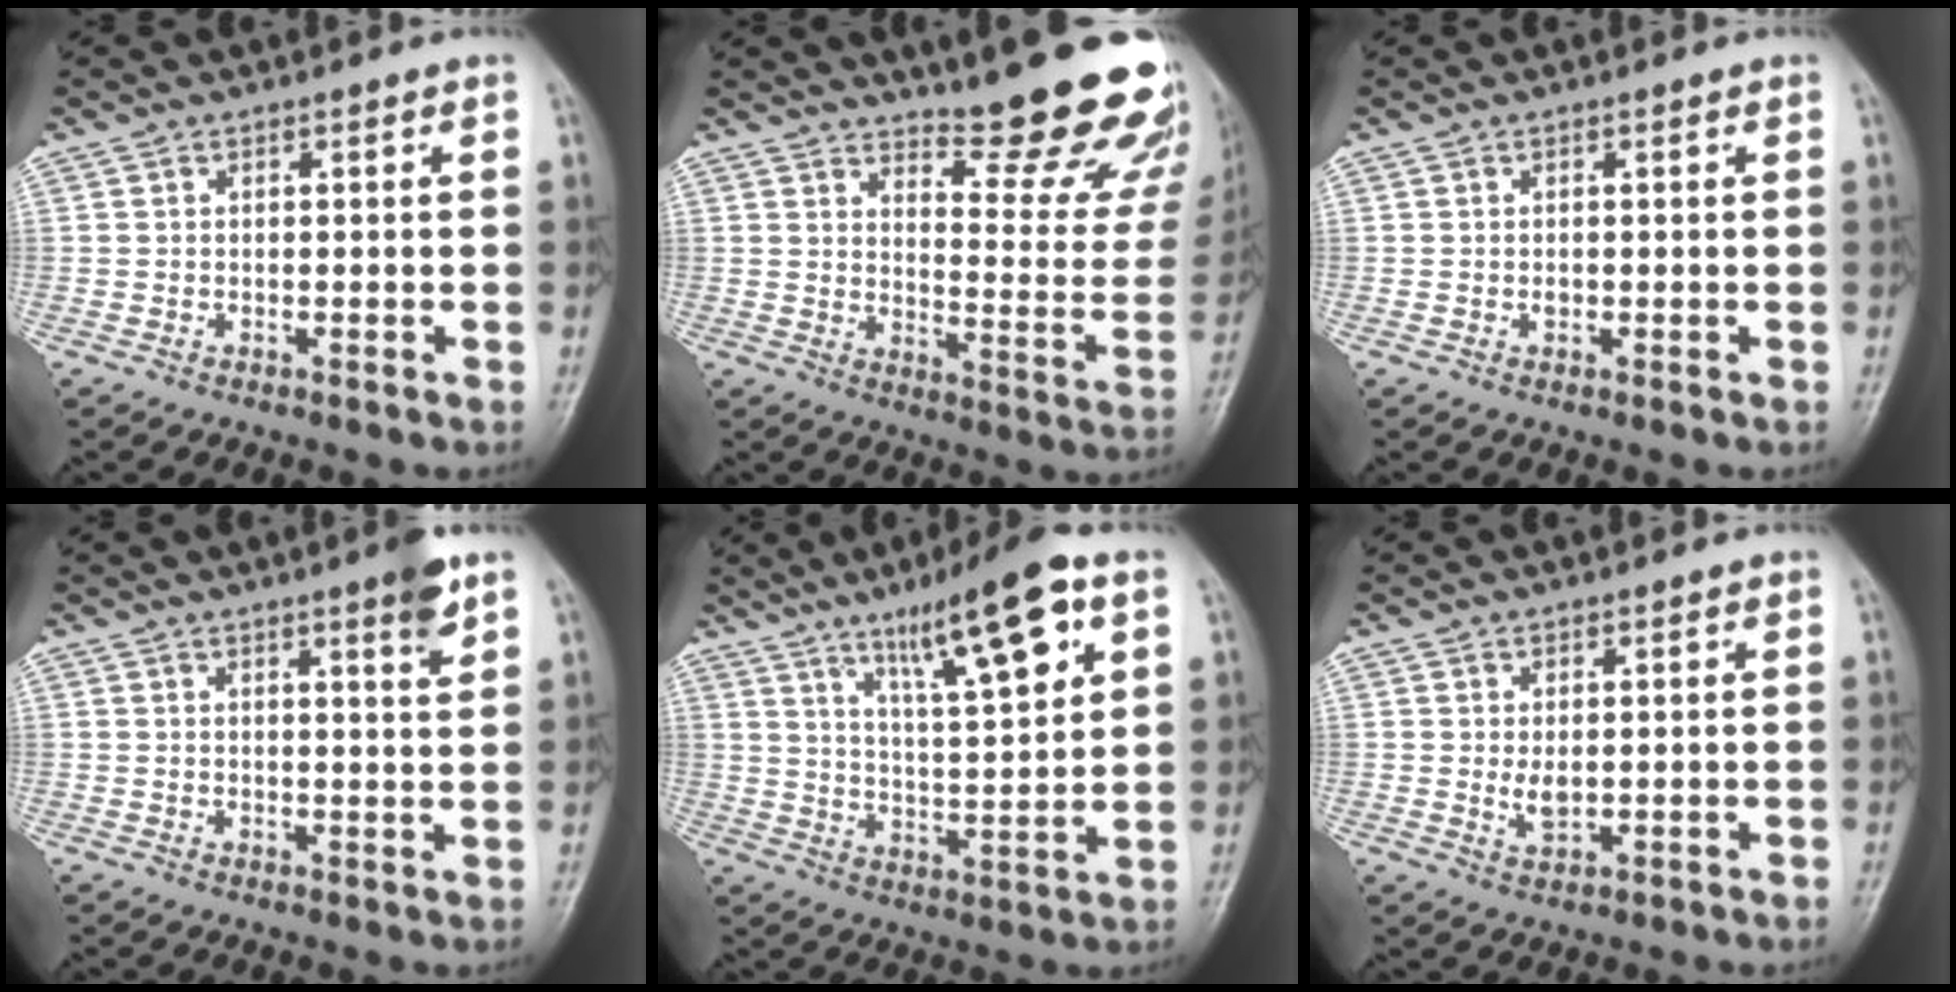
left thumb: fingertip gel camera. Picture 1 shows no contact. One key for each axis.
{"total": 22.7, "fx": 18.0, "fy": 5.7, "fz": 12.6, "tx": -0.124, "ty": -0.149, "tz": 0.224}
{"total": 0.8, "fx": 0.0, "fy": 0.7, "fz": 0.5, "tx": -0.001, "ty": 0.001, "tz": -0.001}
{"total": 4.9, "fx": 3.0, "fy": 0.6, "fz": 3.7, "tx": -0.045, "ty": -0.019, "tz": 0.041}
{"total": 16.2, "fx": 8.2, "fy": 3.6, "fz": 13.5, "tx": -0.200, "ty": -0.028, "tz": 0.136}
{"total": 3.3, "fx": 0.5, "fy": 2.0, "fz": 2.6, "tx": -0.035, "ty": -0.010, "tz": 0.014}